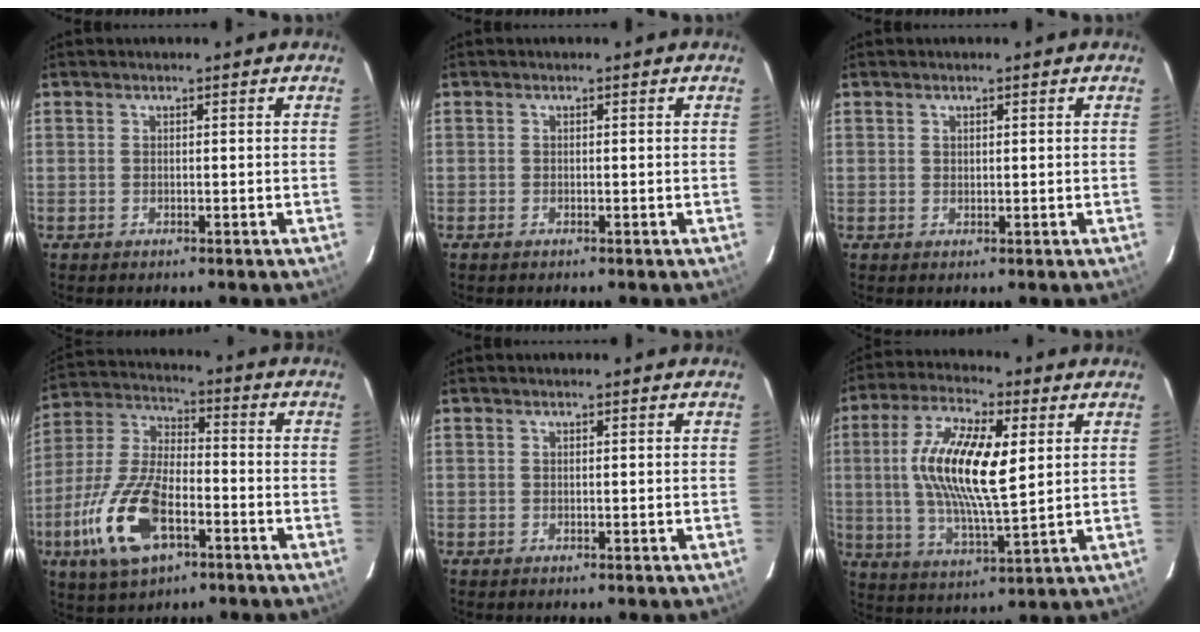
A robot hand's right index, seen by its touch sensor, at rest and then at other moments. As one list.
[{"total": 0.5, "force": [-0.4, 0.3, 0.1], "torque": [-0.004, -0.002, -0.008]}, {"total": 0.7, "force": [0.5, 0.5, 0.2], "torque": [-0.002, 0.002, 0.009]}, {"total": 16.6, "force": [-6.9, 7.7, 12.9], "torque": [-0.289, -0.007, -0.130]}, {"total": 0.0}, {"total": 15.8, "force": [3.1, 5.1, 14.6], "torque": [-0.276, 0.008, 0.056]}]